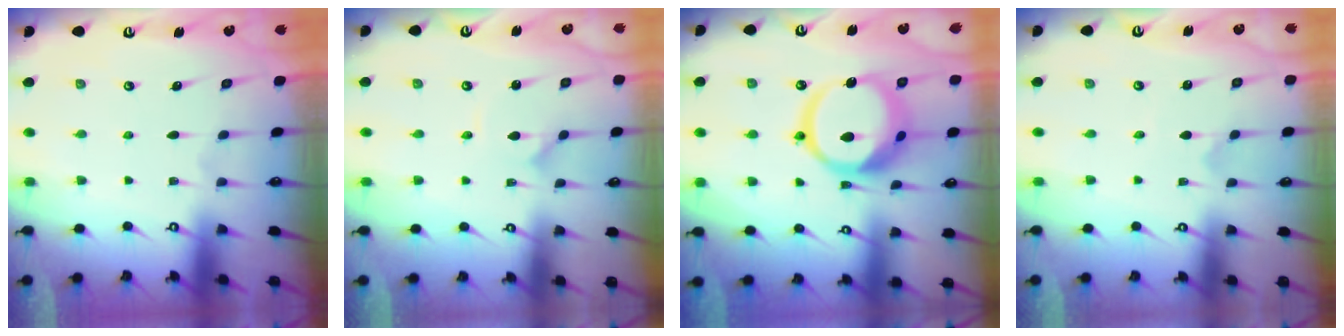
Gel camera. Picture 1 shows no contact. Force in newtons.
{"total": 0.9, "press": 0.9, "slide": 0.0}
{"total": 16.5, "press": 16.4, "slide": 2.1}
{"total": 0.0}